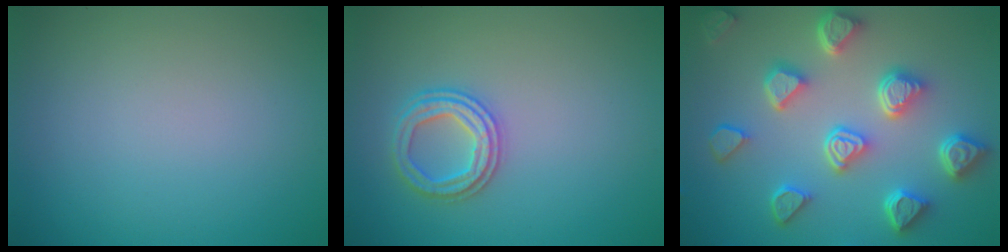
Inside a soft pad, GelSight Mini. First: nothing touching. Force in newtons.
{"total": 2.6, "press": 2.6, "slide": 0.1}
{"total": 7.2, "press": 5.8, "slide": 4.2}